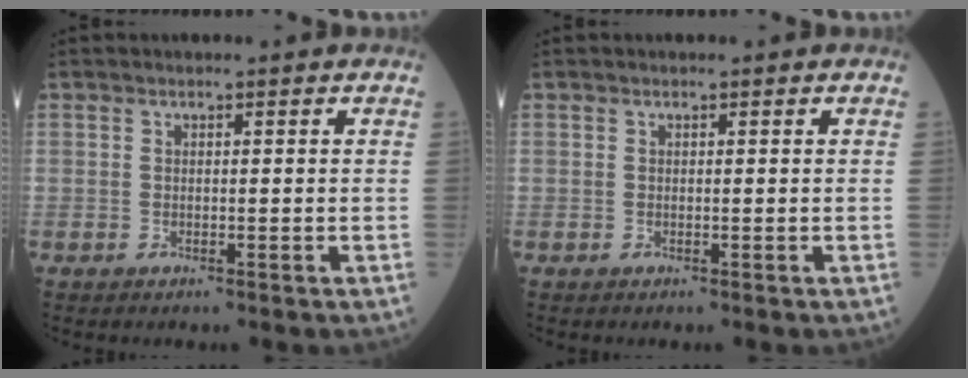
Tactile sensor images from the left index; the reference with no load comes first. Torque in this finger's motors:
{"motor_torque": [0.00, 0.00, 0.00, 0.00]}